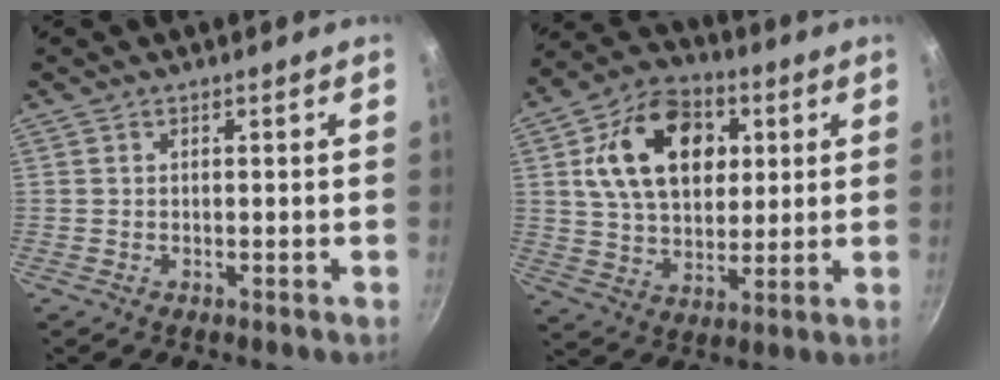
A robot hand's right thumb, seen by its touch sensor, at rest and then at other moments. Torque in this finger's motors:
{"motor_torque": [-0.70, 3.00, 1.46, 0.32, 0.43]}